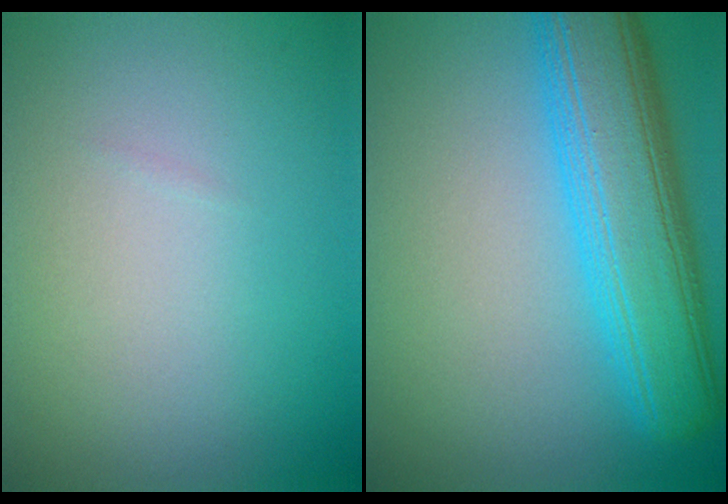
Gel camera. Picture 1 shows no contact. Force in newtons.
{"total": 8.9, "press": 8.9, "slide": 0.1}